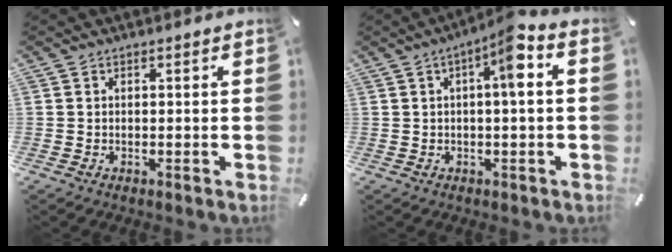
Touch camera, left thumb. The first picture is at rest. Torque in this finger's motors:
{"motor_torque": [0.19, 0.07, 0.35, 0.36, 0.03]}